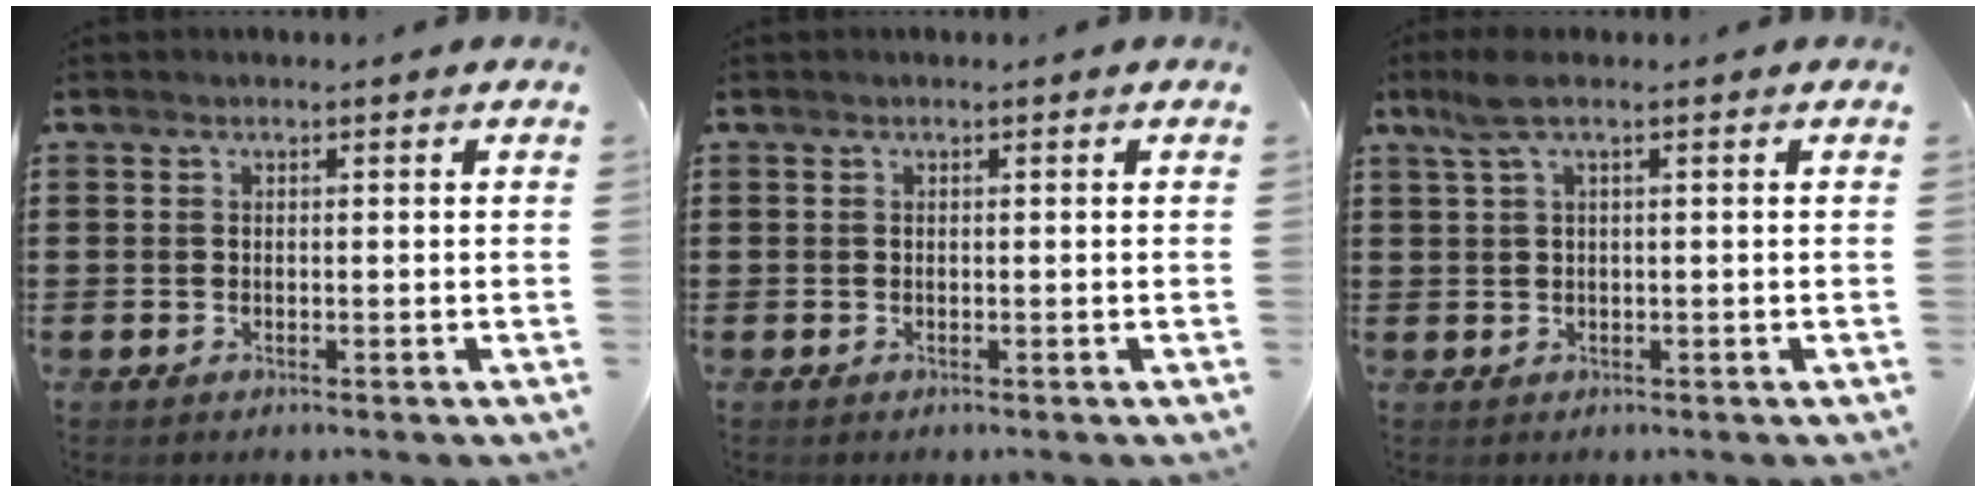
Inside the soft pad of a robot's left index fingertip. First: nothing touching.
{"total": 0.0}
{"total": 2.8, "force": [1.0, 0.4, 2.6], "torque": [-0.067, -0.004, 0.013]}